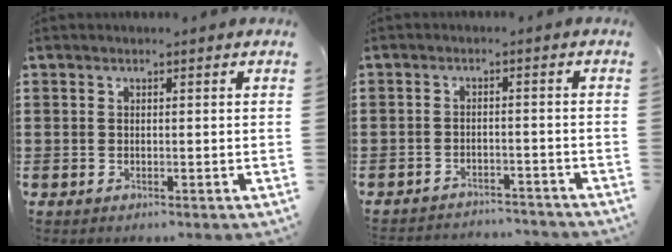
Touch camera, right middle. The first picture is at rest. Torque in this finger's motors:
{"motor_torque": [0.09, -0.04, -0.06, -0.01]}